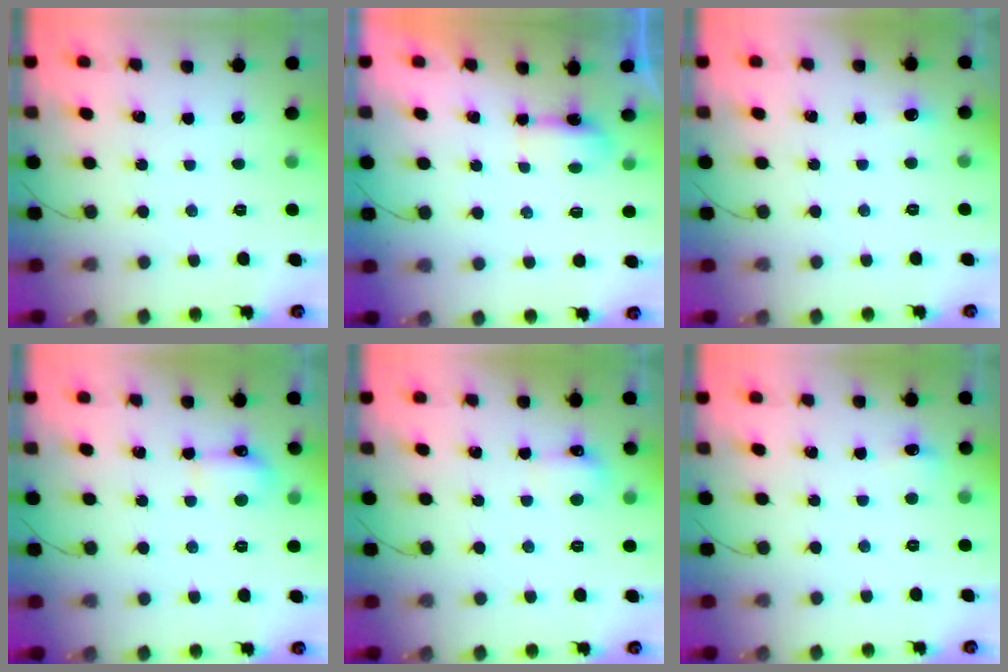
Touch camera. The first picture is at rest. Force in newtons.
{"total": 4.3, "press": 4.2, "slide": 1.0}
{"total": 2.9, "press": 2.7, "slide": 1.0}
{"total": 5.5, "press": 5.5, "slide": 0.9}
{"total": 5.6, "press": 5.4, "slide": 1.3}
{"total": 4.8, "press": 4.7, "slide": 1.1}